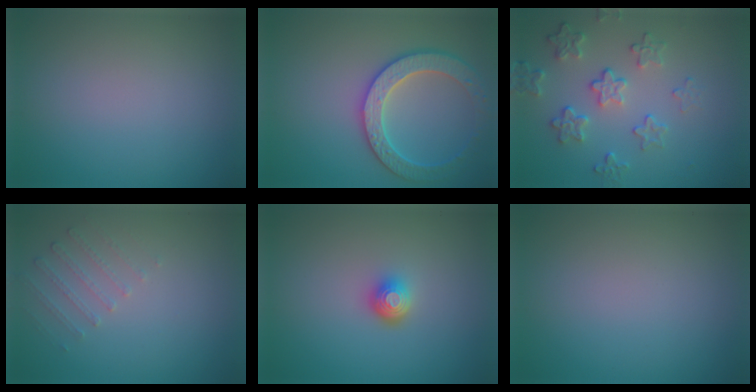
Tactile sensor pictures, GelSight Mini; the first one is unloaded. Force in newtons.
{"total": 3.9, "press": 3.9, "slide": 0.6}
{"total": 3.9, "press": 3.2, "slide": 2.2}
{"total": 1.3, "press": 0.9, "slide": 1.0}
{"total": 2.1, "press": 1.5, "slide": 1.5}
{"total": 0.0}